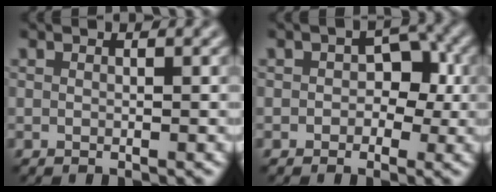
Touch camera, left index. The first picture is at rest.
{"total": 2.9, "force": [-0.3, 2.2, 1.9], "torque": [-0.015, 0.002, -0.010]}